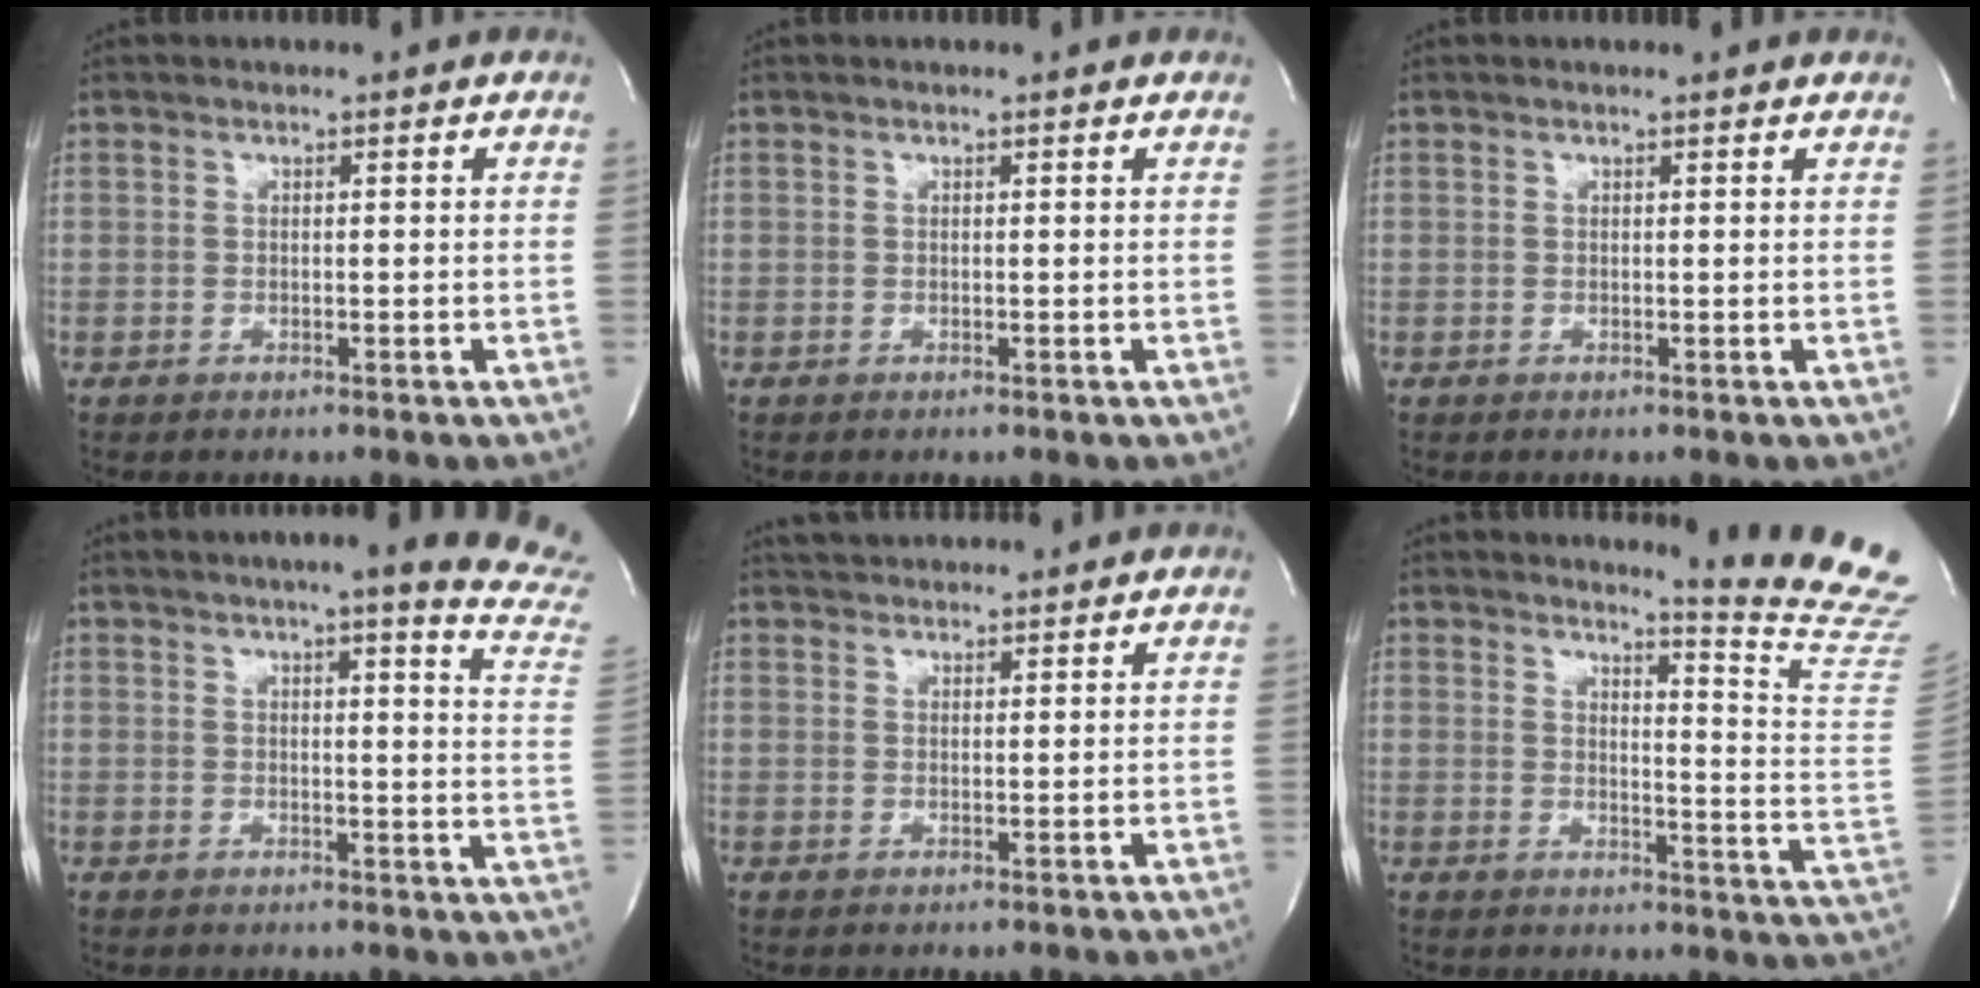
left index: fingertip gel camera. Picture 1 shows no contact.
{"total": 0.0}
{"total": 1.5, "force": [1.4, 0.2, 0.2], "torque": [-0.014, 0.004, 0.011]}
{"total": 17.4, "force": [15.4, 0.0, 8.0], "torque": [-0.094, -0.069, 0.161]}
{"total": 6.2, "force": [5.9, 1.3, 1.4], "torque": [-0.023, 0.036, 0.089]}
{"total": 13.6, "force": [13.0, -3.5, 2.2], "torque": [-0.040, -0.151, 0.140]}